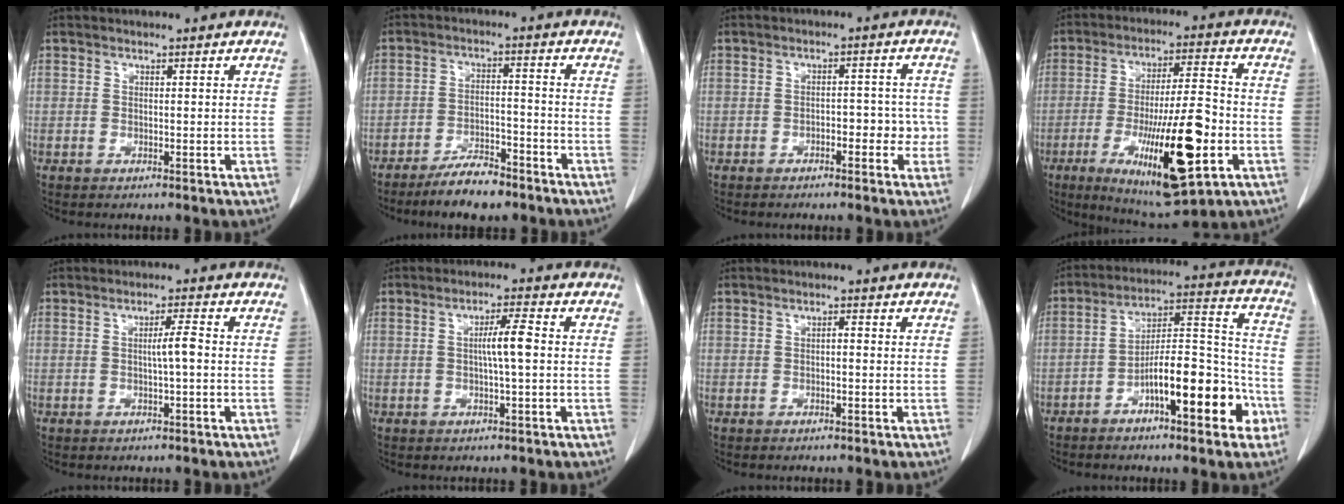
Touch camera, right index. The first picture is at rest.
{"total": 7.0, "force": [-5.6, 2.0, 3.7], "torque": [-0.065, -0.005, -0.096]}
{"total": 4.3, "force": [-1.5, 2.1, 3.4], "torque": [-0.035, 0.024, -0.019]}
{"total": 18.6, "force": [-6.0, 3.1, 17.3], "torque": [-0.302, -0.018, -0.086]}
{"total": 2.5, "force": [-0.1, -0.1, 2.5], "torque": [-0.038, 0.004, -0.001]}
{"total": 4.1, "force": [0.1, 0.2, 4.1], "torque": [-0.070, 0.010, 0.003]}
{"total": 0.8, "force": [0.0, 0.3, 0.7], "torque": [-0.009, 0.005, 0.000]}
{"total": 14.8, "force": [-6.7, 3.9, 12.6], "torque": [-0.192, 0.034, -0.101]}